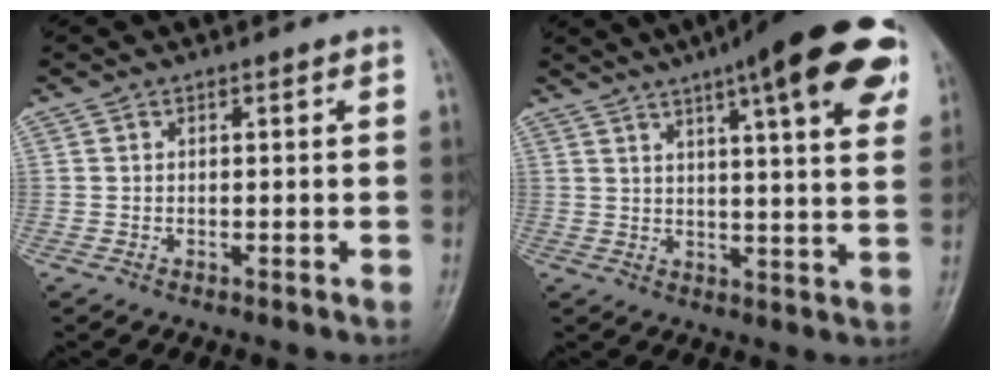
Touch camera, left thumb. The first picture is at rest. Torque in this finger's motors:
{"motor_torque": [0.83, 0.74, 1.92, -0.85, 0.12]}